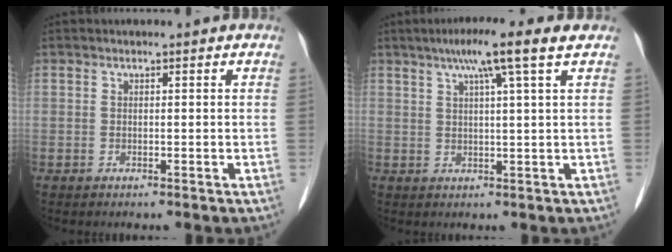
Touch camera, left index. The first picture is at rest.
{"total": 6.8, "force": [4.1, -1.2, 5.2], "torque": [-0.092, 0.013, 0.070]}